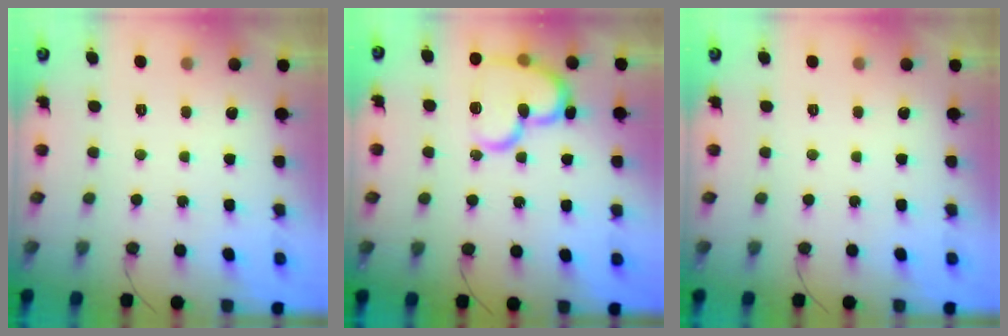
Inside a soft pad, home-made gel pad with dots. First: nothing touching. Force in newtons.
{"total": 18.0, "press": 18.0, "slide": 1.6}
{"total": 0.0}